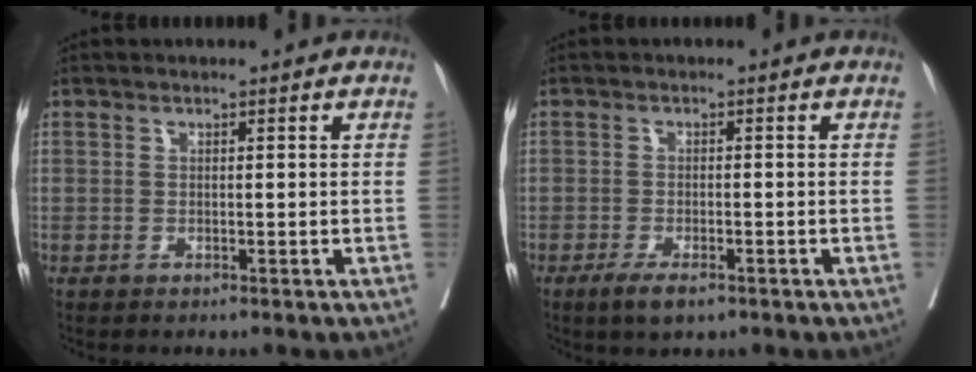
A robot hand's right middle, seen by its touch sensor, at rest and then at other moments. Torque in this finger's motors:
{"motor_torque": [0.51, -0.43, 0.07, 0.01]}